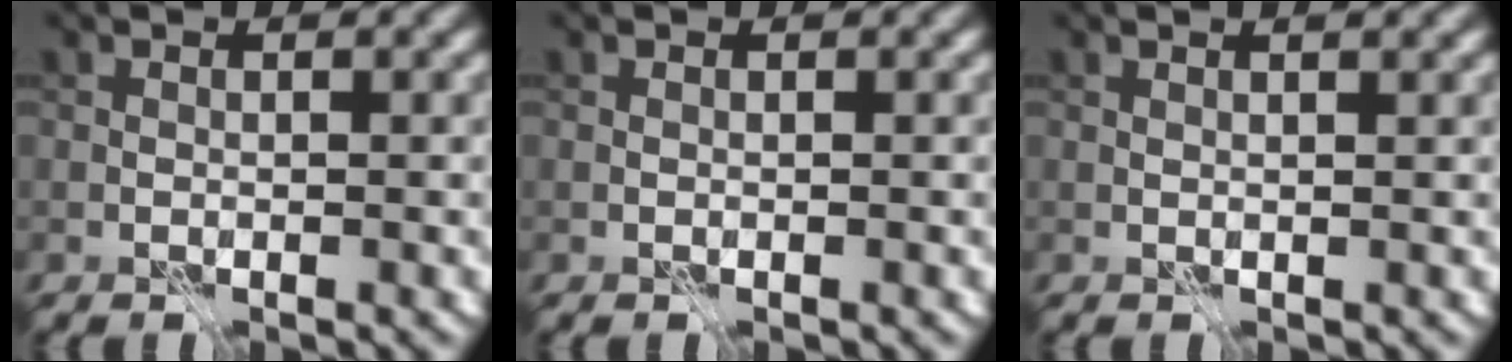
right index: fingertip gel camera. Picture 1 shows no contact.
{"total": 0.0}
{"total": 2.3, "force": [1.4, 0.9, 1.6], "torque": [-0.008, 0.005, -0.004]}